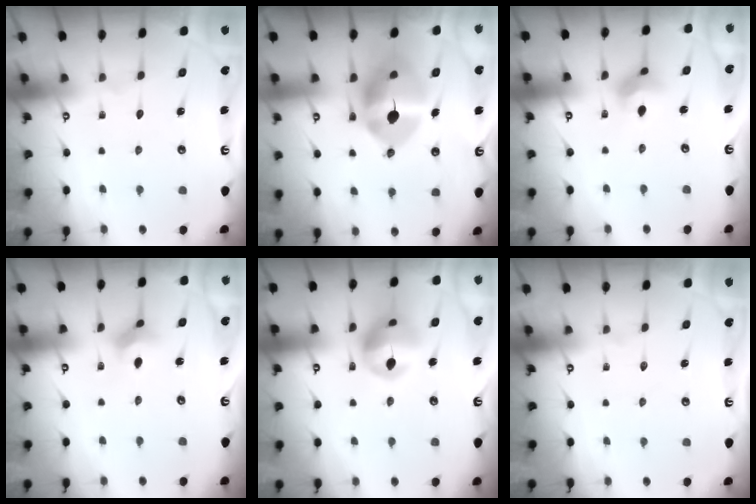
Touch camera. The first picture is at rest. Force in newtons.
{"total": 14.2, "press": 14.0, "slide": 2.4}
{"total": 6.9, "press": 6.7, "slide": 1.9}
{"total": 2.7, "press": 2.6, "slide": 0.6}
{"total": 13.7, "press": 13.6, "slide": 1.6}
{"total": 0.0}